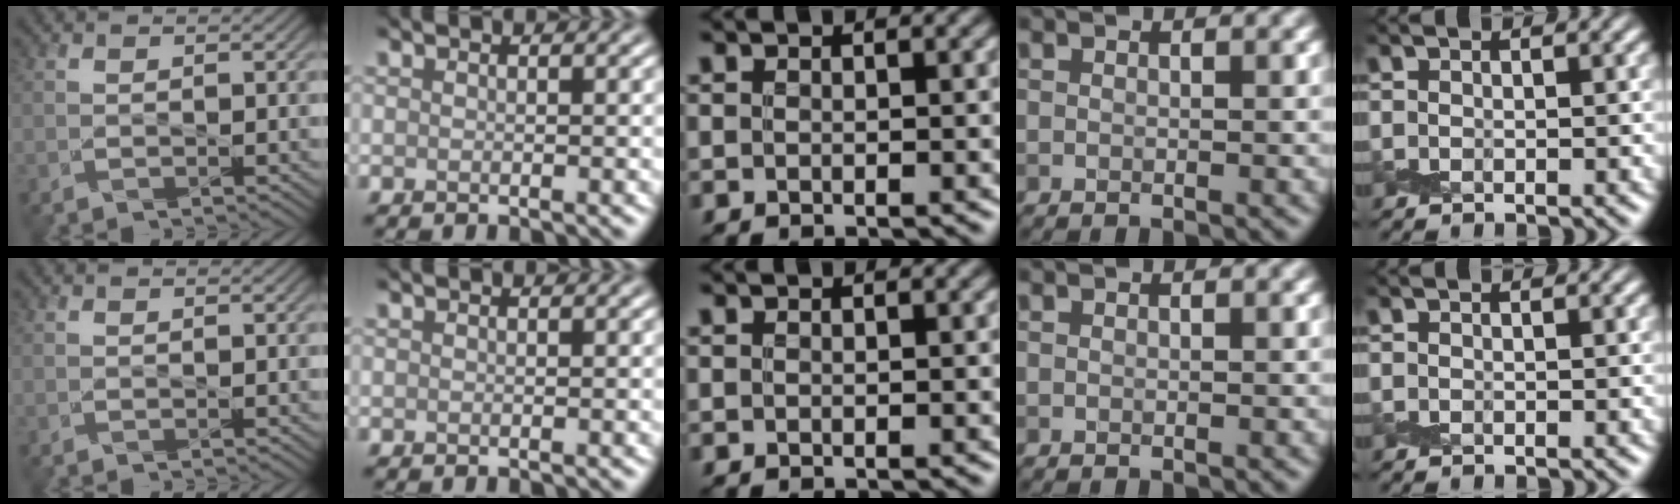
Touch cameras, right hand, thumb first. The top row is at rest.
{}